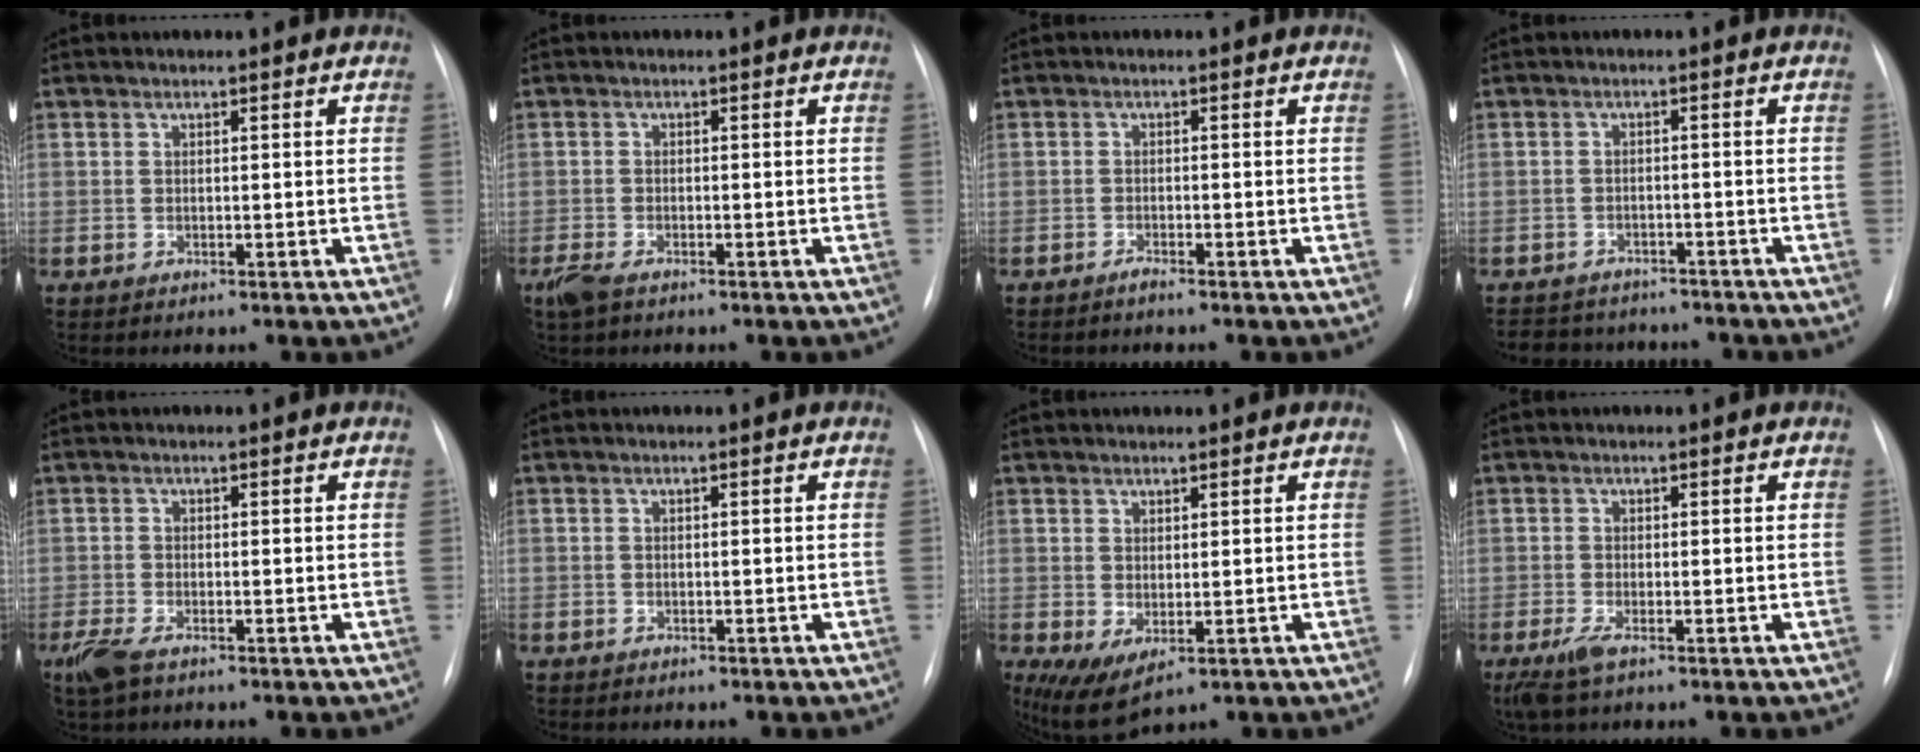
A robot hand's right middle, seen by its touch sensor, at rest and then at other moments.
{"total": 3.1, "force": [-2.2, 1.1, 1.9], "torque": [-0.047, -0.008, -0.038]}
{"total": 0.8, "force": [-0.7, -0.1, 0.2], "torque": [-0.003, -0.002, -0.009]}
{"total": 11.1, "force": [-9.8, 4.5, 2.9], "torque": [-0.059, 0.010, -0.120]}
{"total": 3.9, "force": [-2.6, 1.2, 2.6], "torque": [-0.063, -0.010, -0.046]}
{"total": 0.6, "force": [-0.5, 0.3, 0.2], "torque": [-0.007, 0.000, -0.006]}
{"total": 4.8, "force": [-0.8, 1.9, 4.3], "torque": [-0.077, -0.014, 0.006]}
{"total": 3.0, "force": [-1.8, 0.6, 2.4], "torque": [-0.059, -0.010, -0.035]}